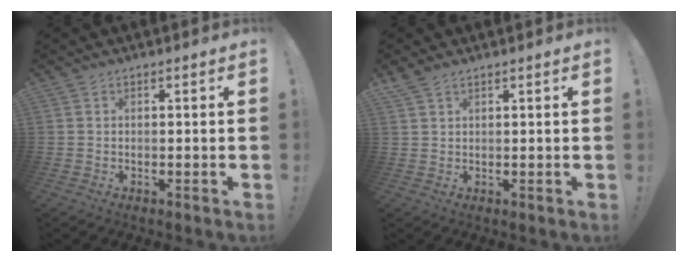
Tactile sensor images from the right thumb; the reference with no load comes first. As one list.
[{"total": 2.7, "force": [2.2, 1.0, 1.2], "torque": [-0.025, -0.009, 0.042]}]